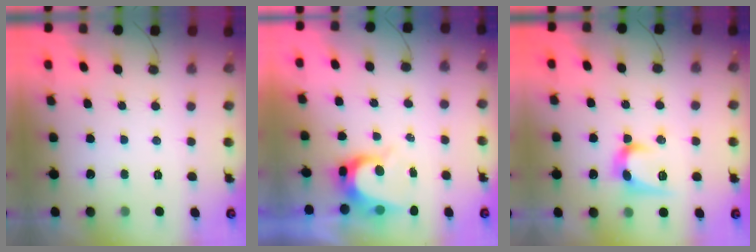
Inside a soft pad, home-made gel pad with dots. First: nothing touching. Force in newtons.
{"total": 7.0, "press": 6.9, "slide": 0.8}
{"total": 10.7, "press": 10.7, "slide": 0.6}